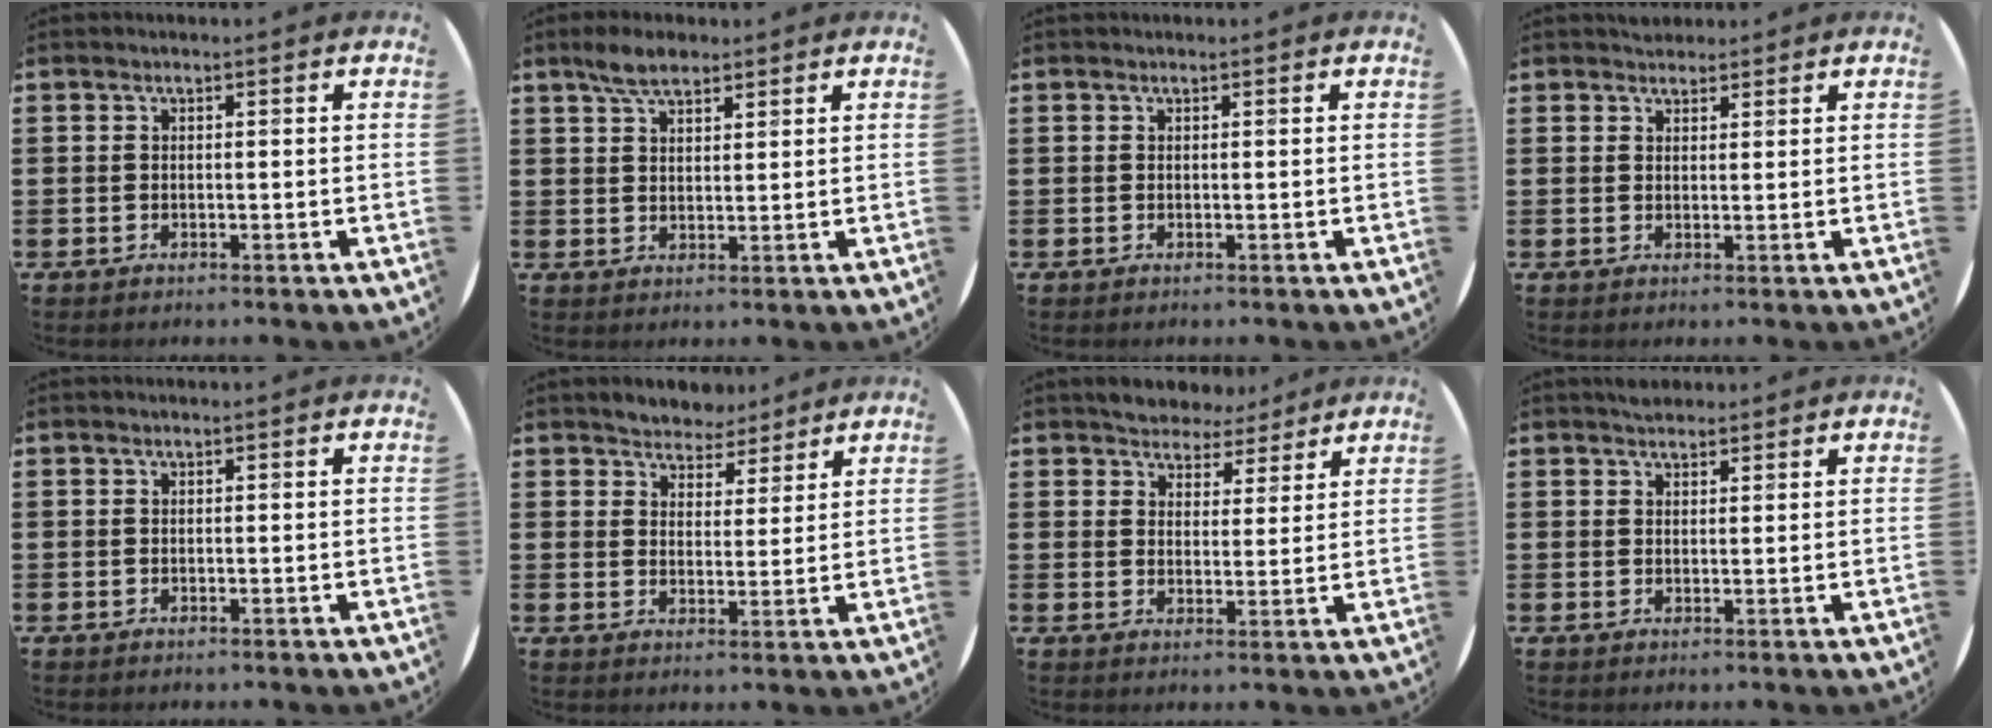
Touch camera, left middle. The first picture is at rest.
{"total": 4.4, "force": [3.5, 1.8, 2.0], "torque": [-0.039, 0.001, 0.064]}
{"total": 0.0}
{"total": 1.9, "force": [1.8, 0.6, -0.2], "torque": [0.008, 0.000, 0.035]}
{"total": 0.0}
{"total": 4.6, "force": [4.4, 1.5, -0.1], "torque": [-0.016, -0.015, 0.081]}
{"total": 4.7, "force": [4.5, 1.5, 0.1], "torque": [-0.021, -0.015, 0.083]}
{"total": 1.8, "force": [1.7, 0.6, 0.1], "torque": [0.002, 0.001, 0.032]}